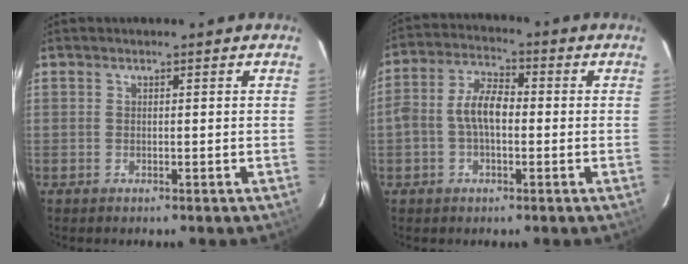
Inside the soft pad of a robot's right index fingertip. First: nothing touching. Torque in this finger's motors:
{"motor_torque": [0.31, -0.10, 0.25, 0.11]}